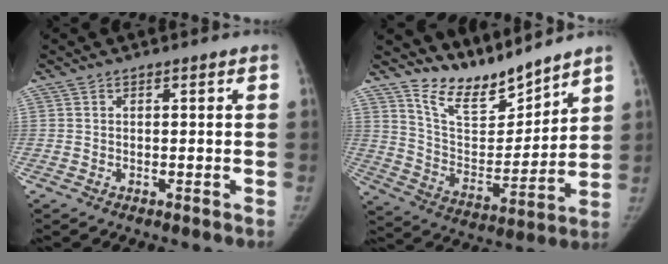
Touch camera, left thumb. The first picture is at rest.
{"total": 12.3, "force": [11.5, 3.0, 3.2], "torque": [-0.025, -0.093, 0.224]}